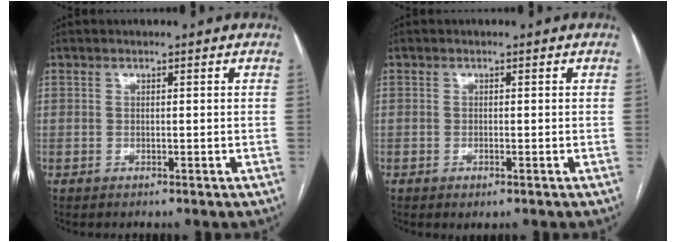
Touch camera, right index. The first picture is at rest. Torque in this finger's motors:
{"motor_torque": [0.53, -0.22, 0.02, 0.01]}